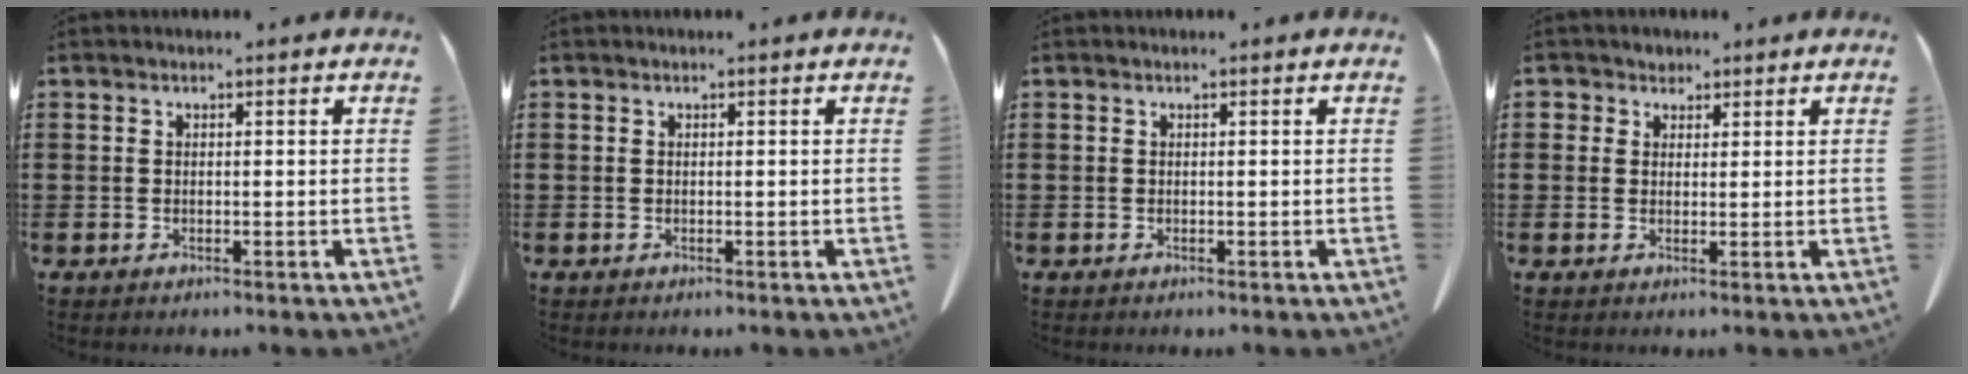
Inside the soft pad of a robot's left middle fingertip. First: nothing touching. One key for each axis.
{"total": 0.0}
{"total": 0.0}
{"total": 2.3, "fx": 1.6, "fy": 1.6, "fz": 0.3, "tx": -0.006, "ty": 0.005, "tz": 0.029}